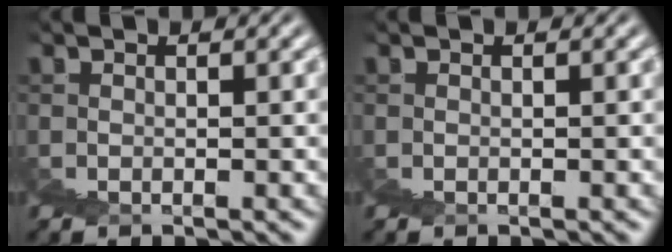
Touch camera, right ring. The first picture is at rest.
{"total": 0.0}